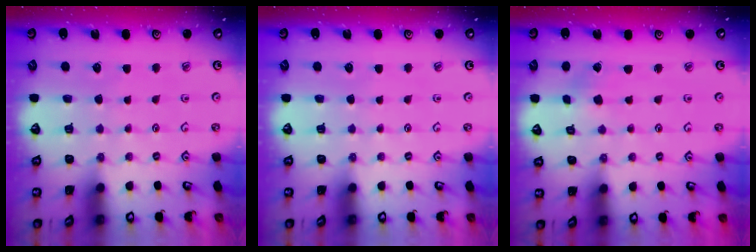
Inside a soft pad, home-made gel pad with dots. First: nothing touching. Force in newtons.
{"total": 0.0}
{"total": 0.0}